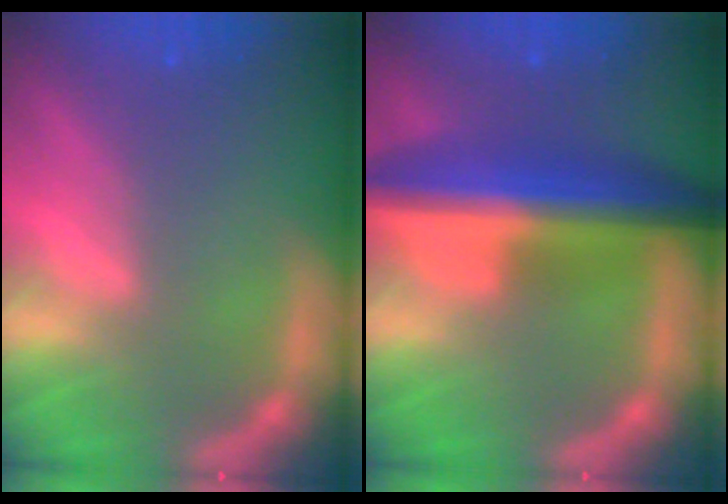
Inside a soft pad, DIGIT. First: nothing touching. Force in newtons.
{"total": 10.0}